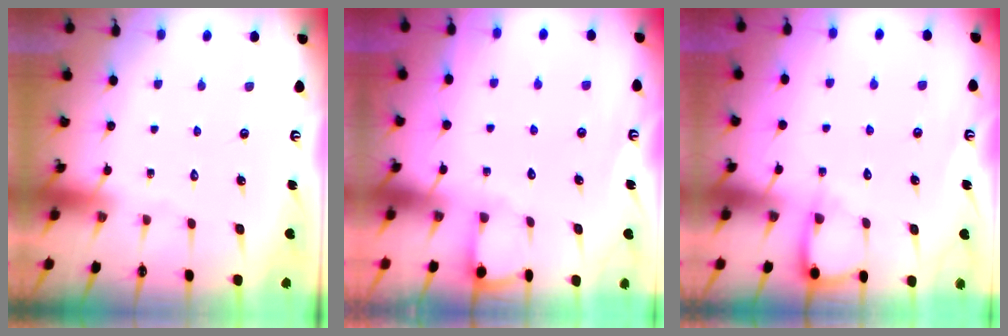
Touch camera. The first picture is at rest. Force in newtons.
{"total": 2.0, "press": 2.0, "slide": 0.2}
{"total": 5.0, "press": 5.0, "slide": 0.7}